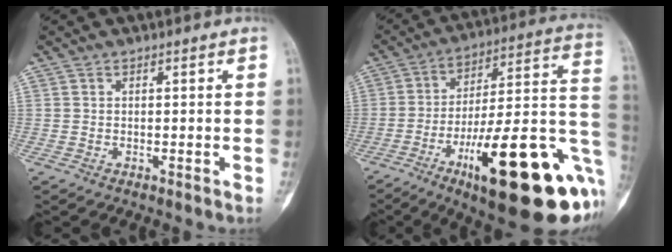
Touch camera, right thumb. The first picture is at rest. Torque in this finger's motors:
{"motor_torque": [3.16, 1.84, 1.37, -1.40, 0.71]}